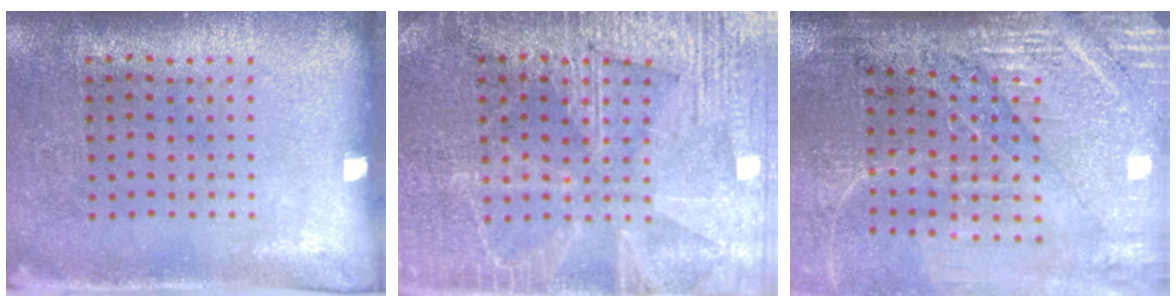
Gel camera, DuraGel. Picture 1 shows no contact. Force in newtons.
{"total": 5.3, "press": 5.2, "slide": 0.7}
{"total": 3.5, "press": 3.3, "slide": 1.1}